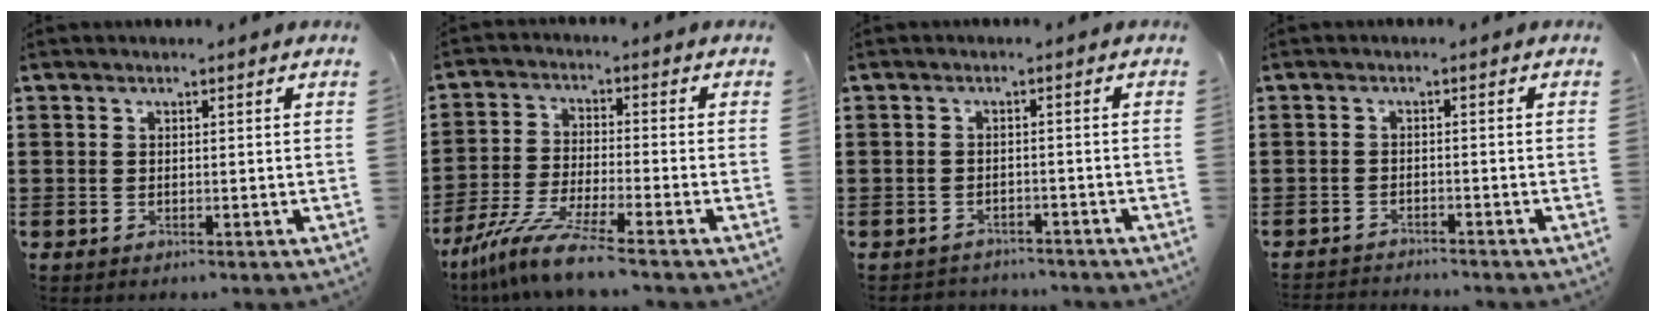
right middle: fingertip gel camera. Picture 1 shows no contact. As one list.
[{"total": 8.0, "force": [-6.8, -0.3, 4.3], "torque": [-0.098, -0.013, -0.135]}, {"total": 2.0, "force": [-1.9, 0.4, -0.3], "torque": [-0.003, 0.002, -0.044]}, {"total": 1.7, "force": [-1.7, 0.0, 0.0], "torque": [-0.005, 0.001, -0.035]}]